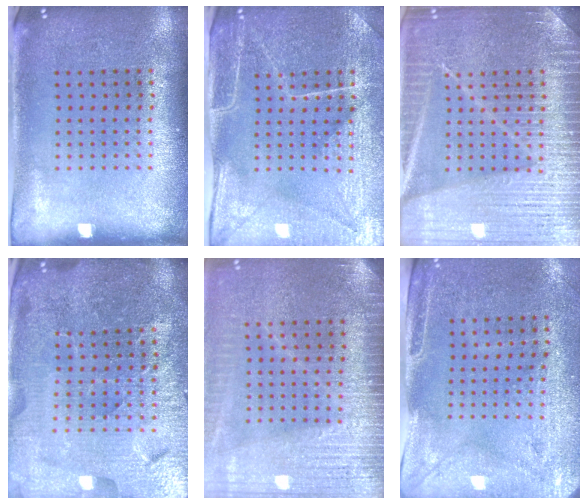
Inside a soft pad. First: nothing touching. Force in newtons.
{"total": 4.5, "press": 4.1, "slide": 1.9}
{"total": 6.4, "press": 6.3, "slide": 0.9}
{"total": 5.8, "press": 5.2, "slide": 2.5}
{"total": 3.6, "press": 3.2, "slide": 1.7}
{"total": 2.9, "press": 2.5, "slide": 1.6}